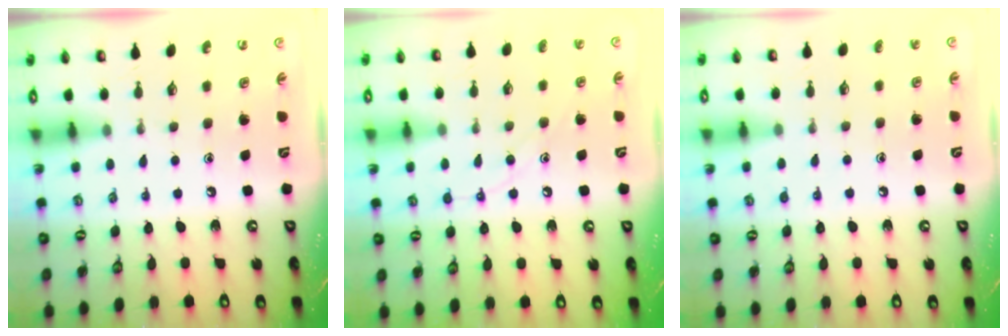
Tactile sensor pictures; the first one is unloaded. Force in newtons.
{"total": 7.8, "press": 7.8, "slide": 0.7}
{"total": 4.5, "press": 4.5, "slide": 0.5}